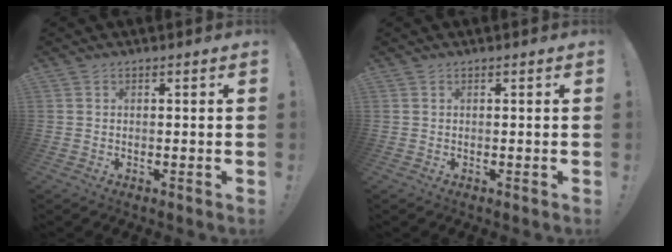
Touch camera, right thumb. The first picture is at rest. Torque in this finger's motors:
{"motor_torque": [-0.10, 0.10, -0.12, 0.12, 0.03]}